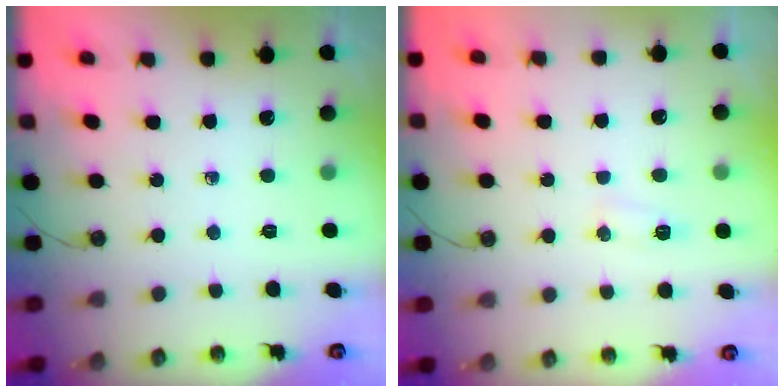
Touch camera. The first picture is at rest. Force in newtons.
{"total": 16.9, "press": 5.4, "slide": 16.0}